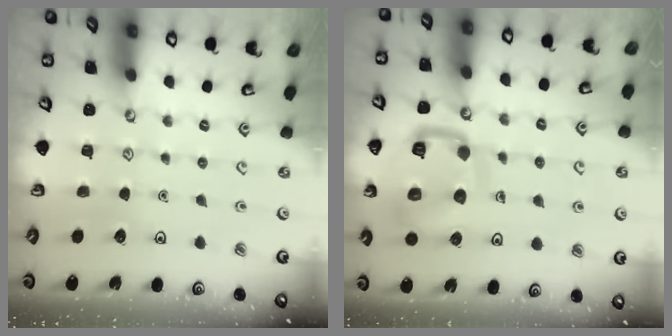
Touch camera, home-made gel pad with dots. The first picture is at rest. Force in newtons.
{"total": 14.0, "press": 13.9, "slide": 1.7}